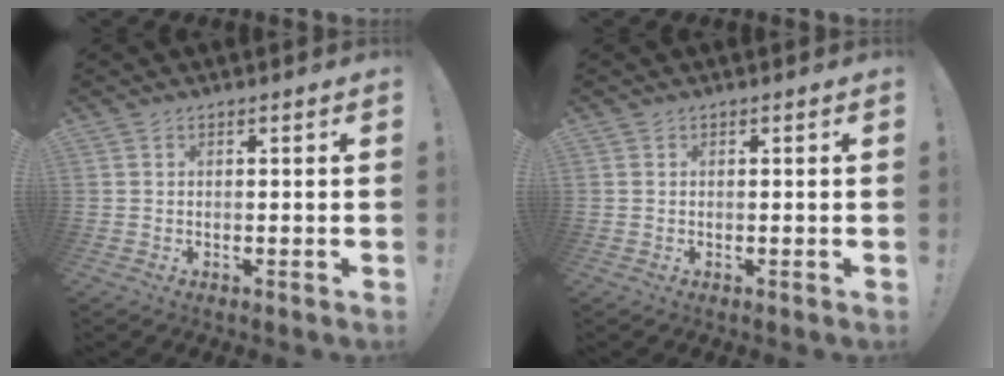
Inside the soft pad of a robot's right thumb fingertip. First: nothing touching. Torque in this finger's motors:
{"motor_torque": [0.13, 0.02, 0.41, -0.12, -0.09]}